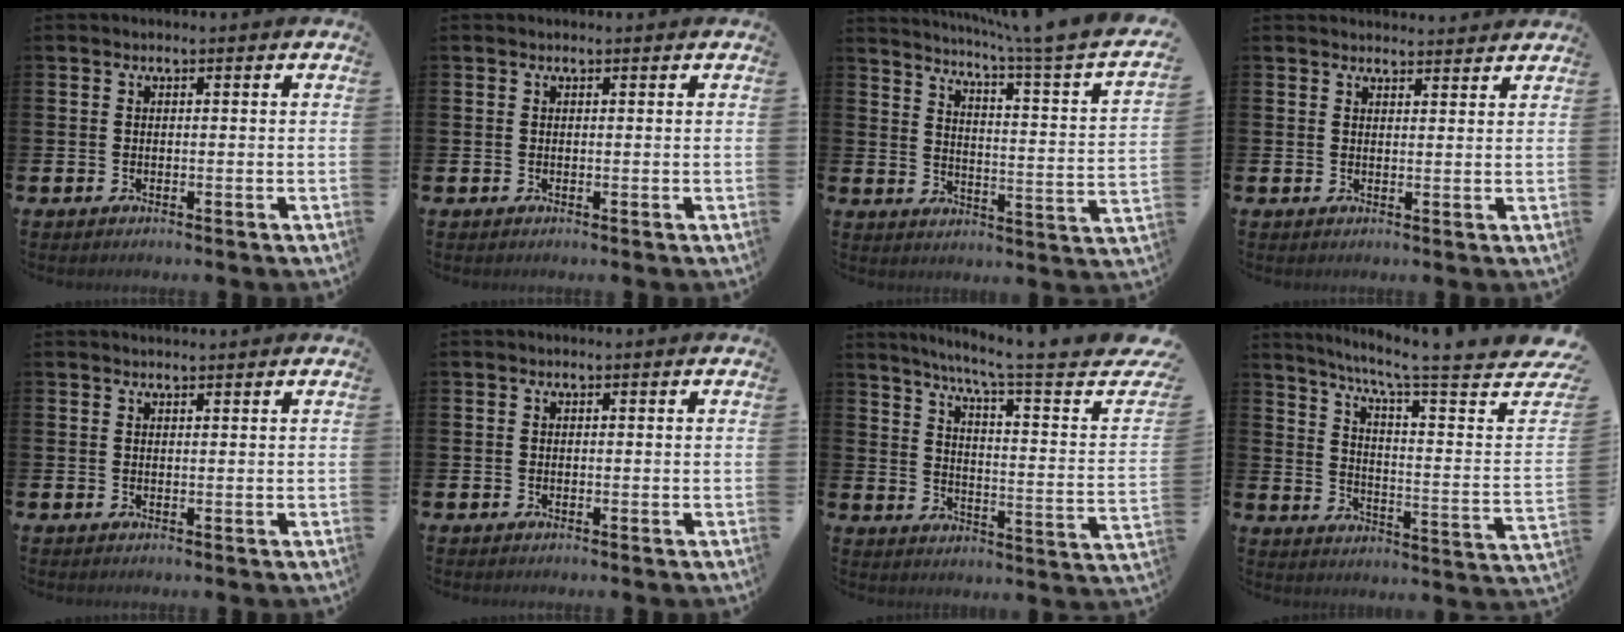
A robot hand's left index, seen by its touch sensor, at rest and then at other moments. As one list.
[{"total": 0.0}, {"total": 5.1, "force": [4.0, -0.9, 3.0], "torque": [-0.054, -0.051, 0.053]}, {"total": 2.4, "force": [2.3, 0.3, -0.1], "torque": [0.006, -0.015, 0.041]}, {"total": 0.9, "force": [0.9, 0.0, 0.1], "torque": [0.007, -0.004, 0.015]}, {"total": 0.0}, {"total": 5.8, "force": [4.1, -0.3, 4.2], "torque": [-0.086, -0.045, 0.054]}, {"total": 6.0, "force": [4.9, 0.0, 3.3], "torque": [-0.069, -0.067, 0.073]}]